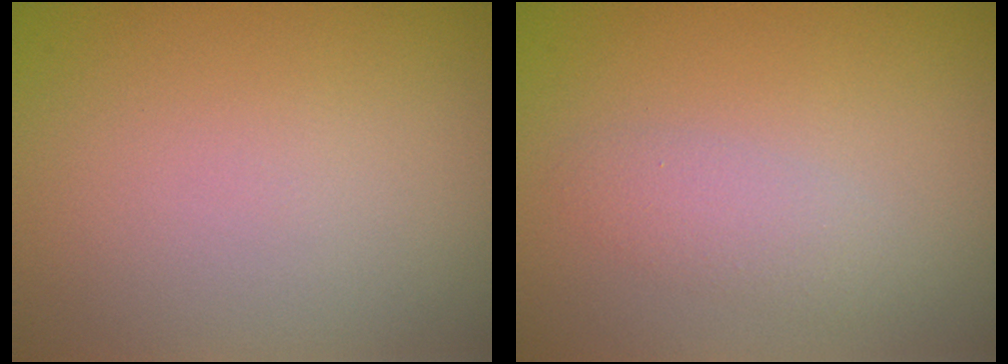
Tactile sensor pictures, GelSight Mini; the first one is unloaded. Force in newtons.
{"total": 1.9, "press": 1.9, "slide": 0.0}